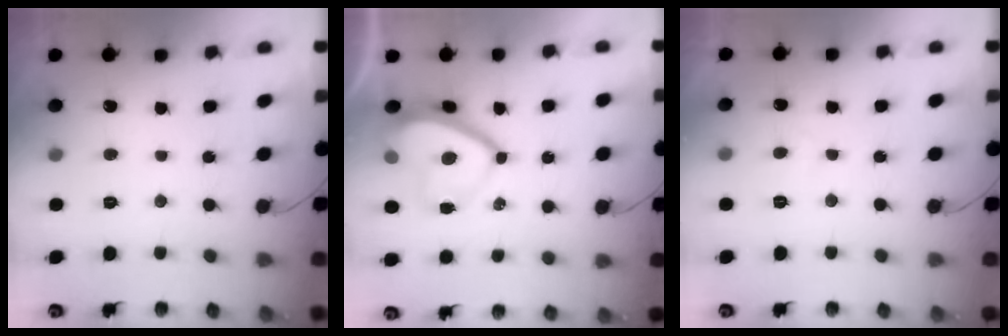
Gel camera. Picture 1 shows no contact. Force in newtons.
{"total": 9.1, "press": 9.1, "slide": 0.8}
{"total": 2.0, "press": 1.9, "slide": 0.6}